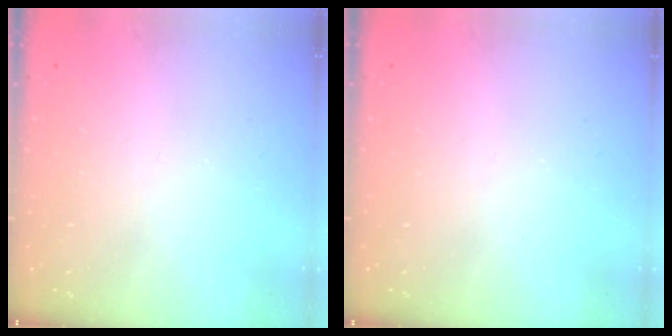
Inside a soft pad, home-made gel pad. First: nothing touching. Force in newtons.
{"total": 0.0}